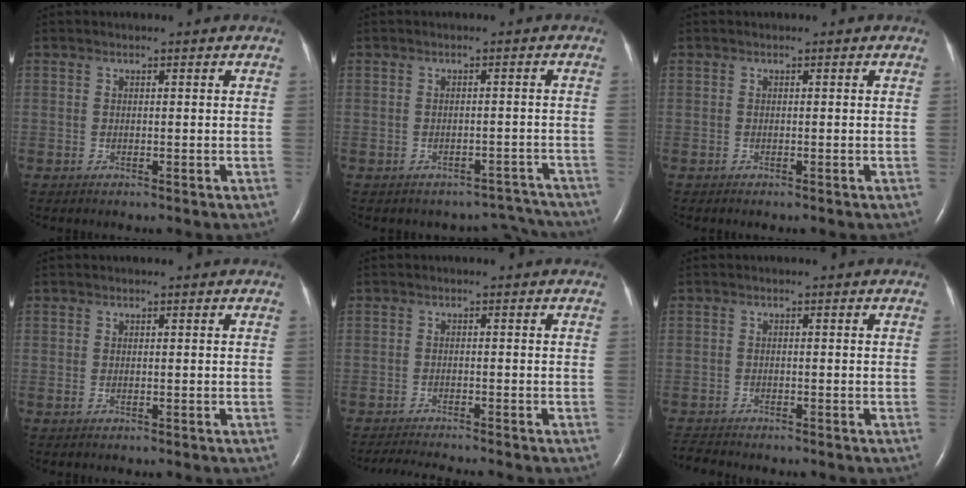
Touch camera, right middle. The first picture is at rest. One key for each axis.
{"total": 5.1, "fx": -4.7, "fy": 1.7, "fz": -1.3, "tx": 0.033, "ty": 0.033, "tz": -0.046}
{"total": 0.0}
{"total": 0.0}
{"total": 5.0, "fx": -4.6, "fy": -0.7, "fz": 1.6, "tx": -0.027, "ty": -0.018, "tz": -0.075}
{"total": 2.6, "fx": -2.5, "fy": 0.1, "fz": 0.4, "tx": -0.009, "ty": -0.013, "tz": -0.043}